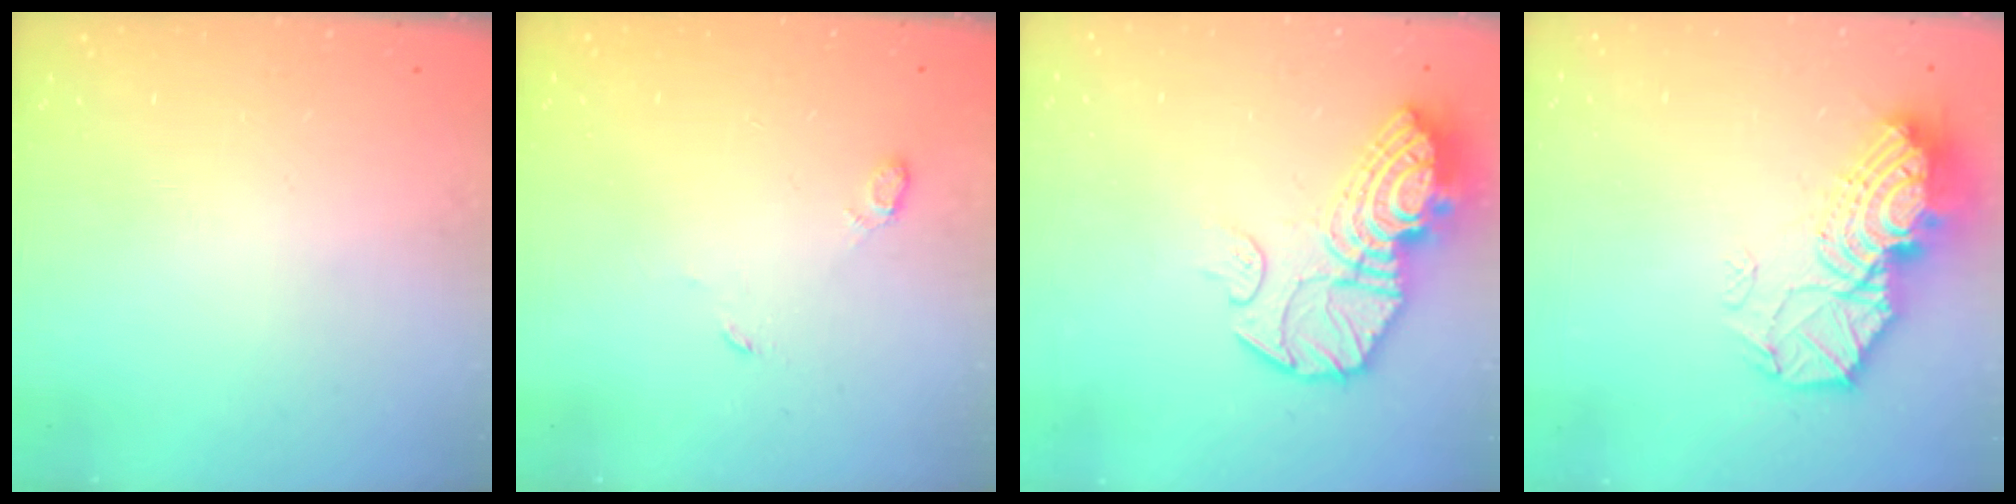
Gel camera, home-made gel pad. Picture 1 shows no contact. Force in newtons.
{"total": 3.6, "press": 3.5, "slide": 0.7}
{"total": 16.1, "press": 16.1, "slide": 1.3}
{"total": 15.7, "press": 15.6, "slide": 1.3}